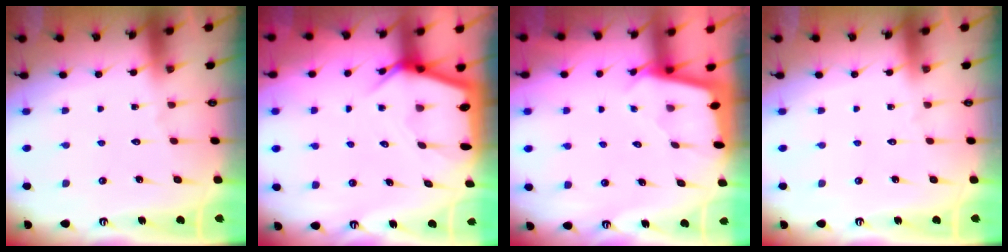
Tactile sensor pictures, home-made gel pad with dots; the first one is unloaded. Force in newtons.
{"total": 5.3, "press": 5.3, "slide": 0.6}
{"total": 1.8, "press": 1.8, "slide": 0.2}
{"total": 0.0}